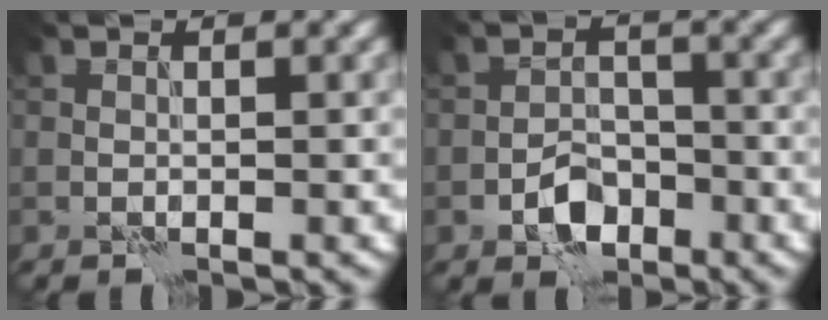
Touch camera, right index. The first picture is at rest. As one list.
[{"total": 3.5, "force": [-1.9, 2.3, 1.8], "torque": [-0.025, 0.004, -0.036]}]